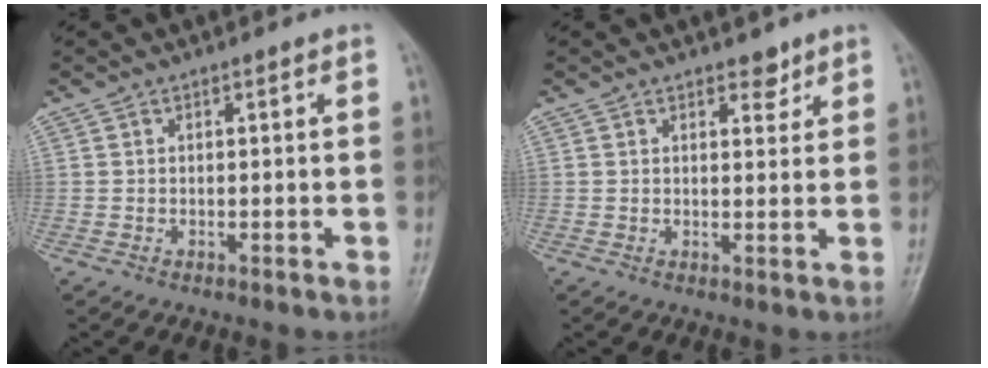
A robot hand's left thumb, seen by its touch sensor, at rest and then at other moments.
{"total": 2.7, "force": [1.9, 1.4, 1.2], "torque": [0.000, -0.012, 0.027]}